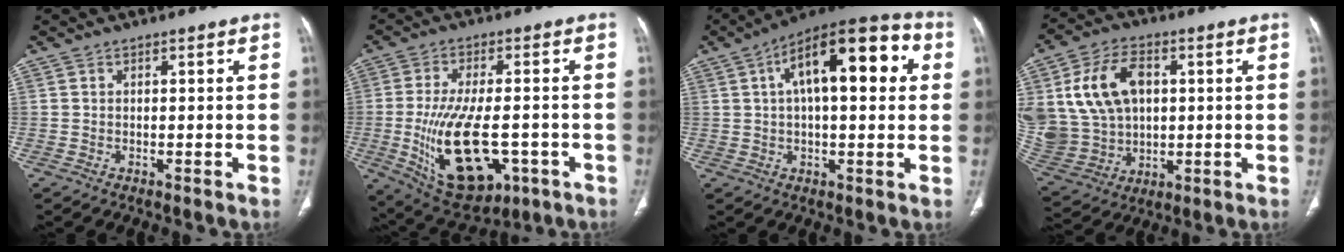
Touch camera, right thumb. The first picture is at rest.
{"total": 18.2, "force": [-4.5, 9.0, 15.2], "torque": [-0.271, -0.002, -0.047]}
{"total": 18.9, "force": [4.8, 8.0, 16.5], "torque": [-0.225, 0.029, 0.062]}
{"total": 18.7, "force": [4.3, 13.7, 11.9], "torque": [-0.229, 0.006, 0.100]}